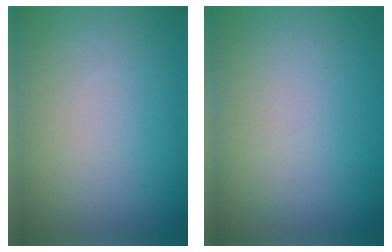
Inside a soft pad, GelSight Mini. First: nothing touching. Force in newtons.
{"total": 0.0}